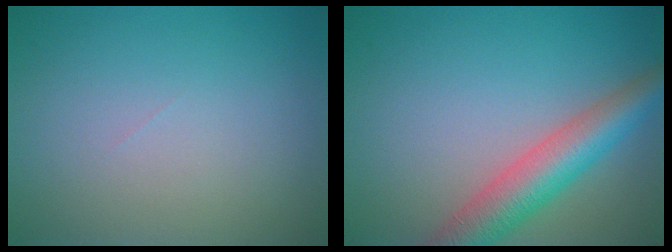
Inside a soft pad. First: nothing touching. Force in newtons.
{"total": 5.9, "press": 5.9, "slide": 0.2}